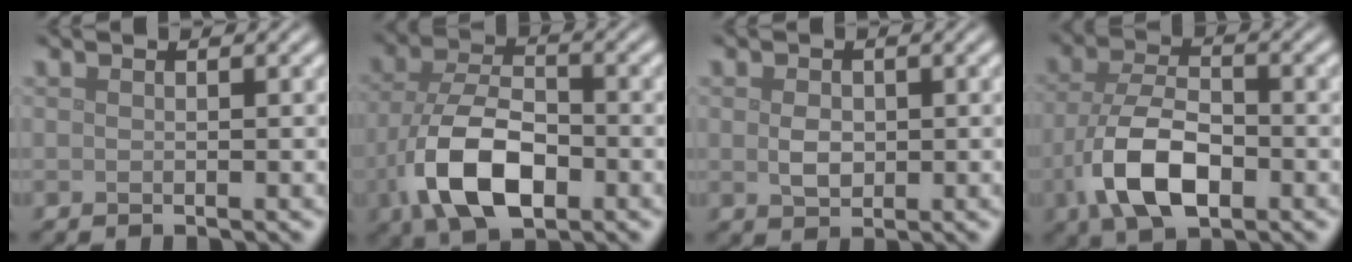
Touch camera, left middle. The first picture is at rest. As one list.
[{"total": 8.7, "force": [-3.1, 4.7, 6.6], "torque": [-0.147, -0.006, -0.065]}, {"total": 1.9, "force": [0.1, 1.4, 1.3], "torque": [-0.027, -0.002, 0.002]}, {"total": 7.4, "force": [-2.7, 3.8, 5.7], "torque": [-0.121, -0.004, -0.057]}]